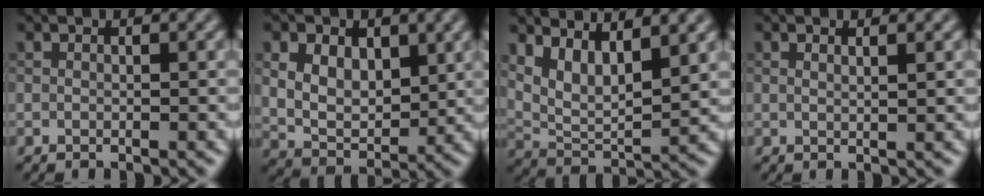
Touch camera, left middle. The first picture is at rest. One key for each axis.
{"total": 5.7, "fx": 1.7, "fy": 4.2, "fz": 3.5, "tx": -0.074, "ty": -0.004, "tz": 0.028}
{"total": 5.6, "fx": 3.0, "fy": 2.4, "fz": 4.1, "tx": -0.085, "ty": -0.013, "tz": 0.063}
{"total": 1.3, "fx": 0.7, "fy": 0.3, "fz": 1.0, "tx": -0.012, "ty": 0.002, "tz": 0.008}